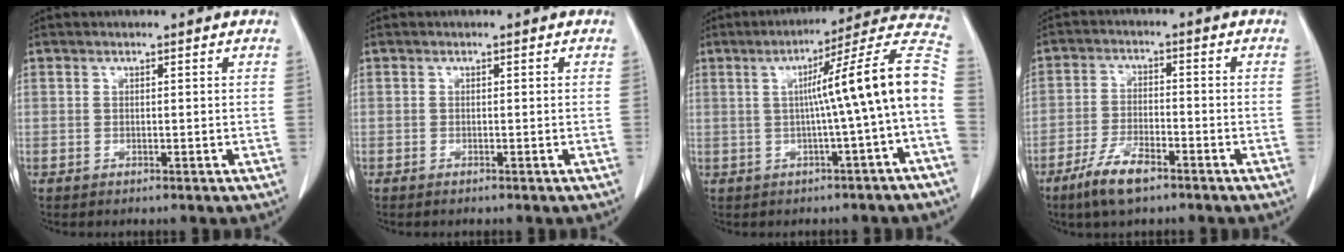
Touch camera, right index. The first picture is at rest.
{"total": 0.5, "force": [-0.4, 0.1, 0.3], "torque": [-0.009, -0.001, -0.007]}
{"total": 13.9, "force": [-0.9, -1.4, 13.8], "torque": [-0.180, 0.034, -0.020]}
{"total": 7.0, "force": [-4.8, 1.8, 4.8], "torque": [-0.099, -0.008, -0.088]}